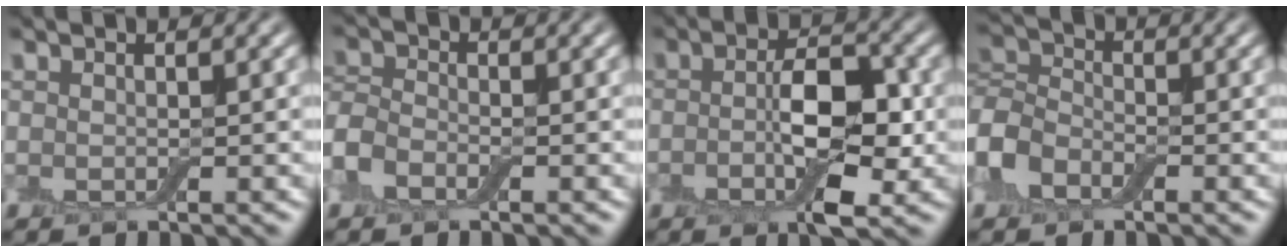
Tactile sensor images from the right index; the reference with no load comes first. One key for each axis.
{"total": 2.3, "fx": -1.3, "fy": 1.6, "fz": 1.1, "tx": -0.026, "ty": 0.007, "tz": -0.039}
{"total": 5.9, "fx": -1.0, "fy": 2.4, "fz": 5.3, "tx": -0.089, "ty": 0.008, "tz": -0.020}
{"total": 3.8, "fx": -1.5, "fy": 3.0, "fz": 1.8, "tx": -0.036, "ty": 0.009, "tz": -0.044}